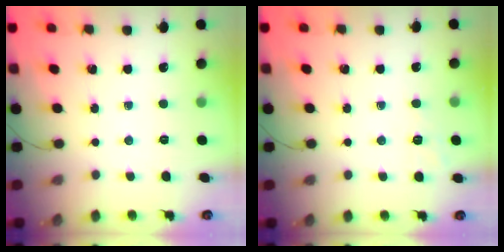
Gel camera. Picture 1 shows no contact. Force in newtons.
{"total": 1.9, "press": 0.0, "slide": 1.9}